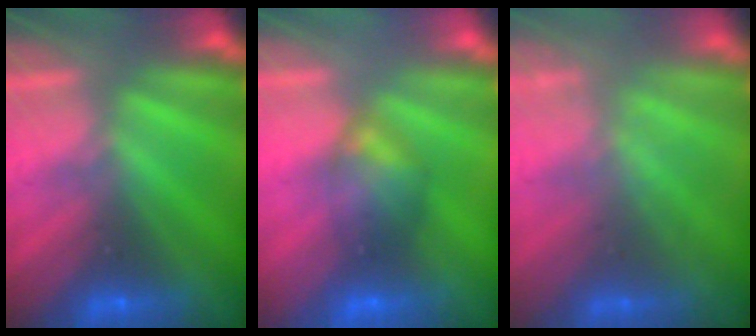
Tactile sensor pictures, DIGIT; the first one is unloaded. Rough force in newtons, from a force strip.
{"total": 2.9}
{"total": 2.1}